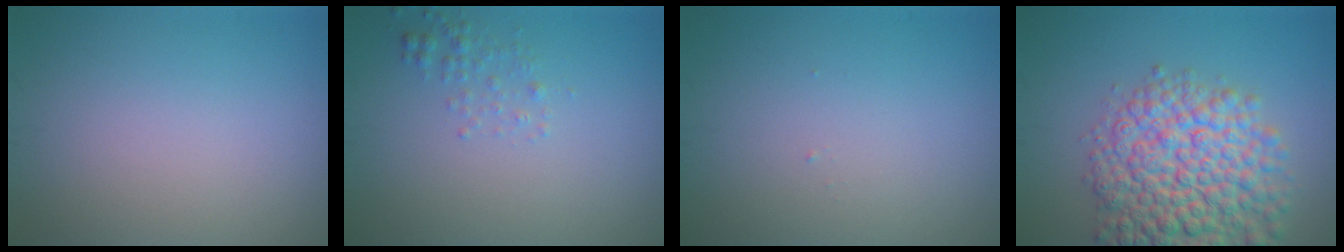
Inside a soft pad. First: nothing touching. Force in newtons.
{"total": 1.3, "press": 1.3, "slide": 0.1}
{"total": 0.0}
{"total": 9.5, "press": 9.5, "slide": 0.4}